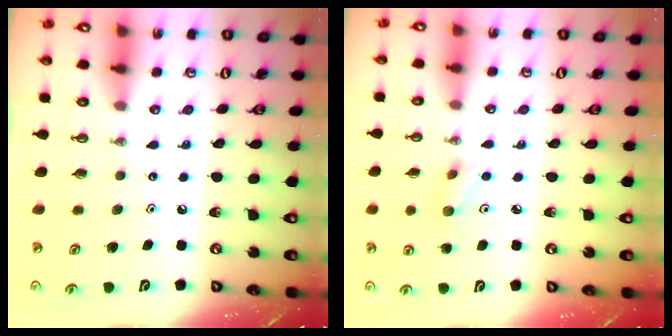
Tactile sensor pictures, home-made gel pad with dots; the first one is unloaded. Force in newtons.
{"total": 5.0, "press": 4.9, "slide": 1.0}